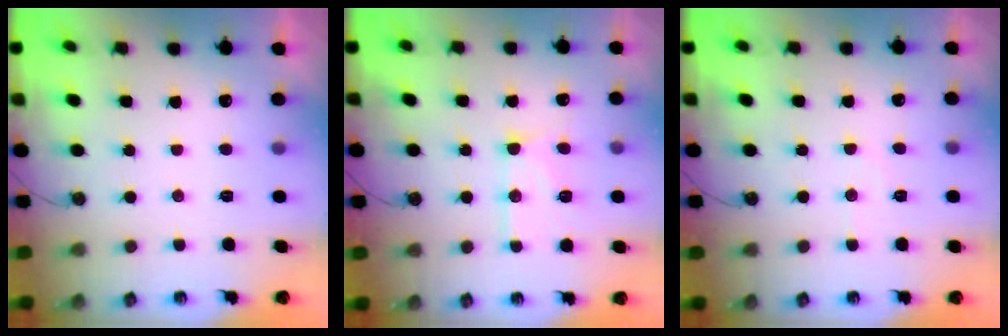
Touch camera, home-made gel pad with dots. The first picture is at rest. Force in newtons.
{"total": 13.0, "press": 12.9, "slide": 1.1}
{"total": 5.2, "press": 5.2, "slide": 0.7}